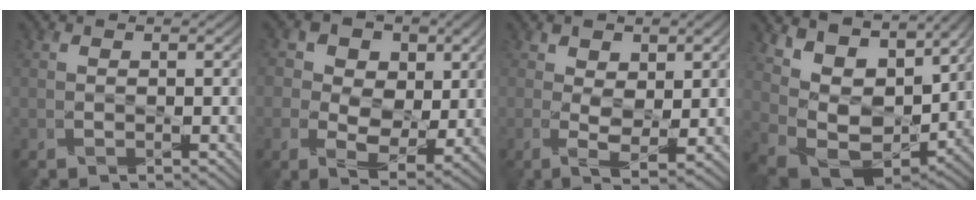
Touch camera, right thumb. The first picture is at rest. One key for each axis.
{"total": 7.9, "fx": 1.3, "fy": 6.1, "fz": 4.8, "tx": -0.099, "ty": -0.001, "tz": 0.012}
{"total": 4.9, "fx": 1.4, "fy": 2.1, "fz": 4.2, "tx": -0.079, "ty": -0.008, "tz": 0.023}
{"total": 11.0, "fx": 4.5, "fy": 6.1, "fz": 8.0, "tx": -0.167, "ty": -0.006, "tz": 0.087}